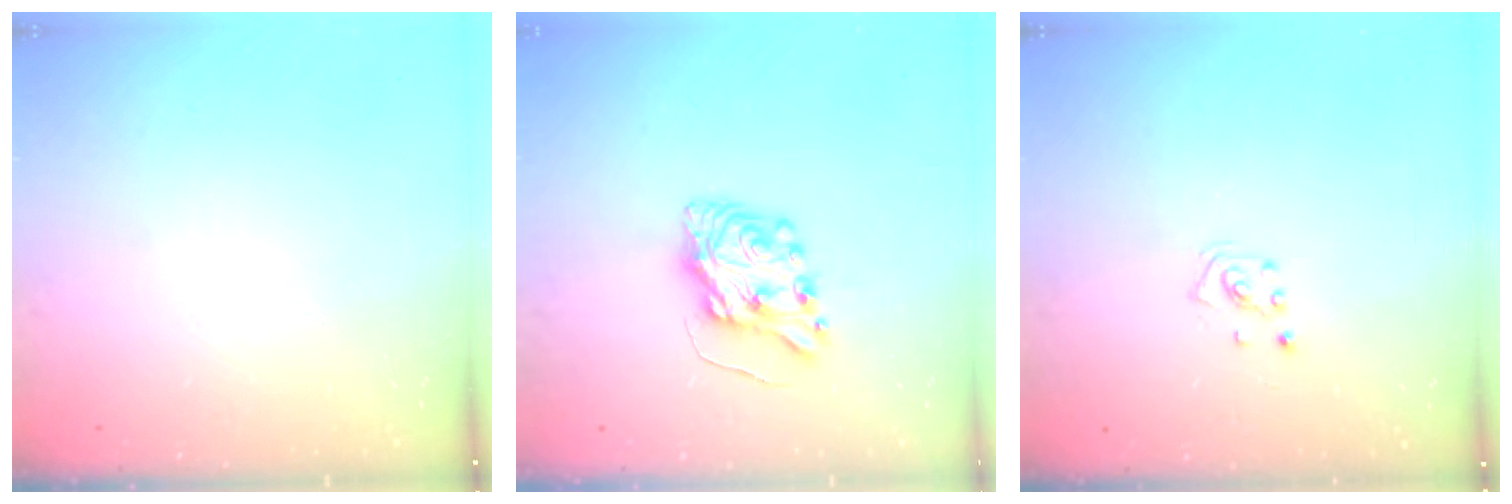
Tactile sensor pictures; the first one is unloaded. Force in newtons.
{"total": 8.8, "press": 8.8, "slide": 1.0}
{"total": 2.2, "press": 2.2, "slide": 0.6}